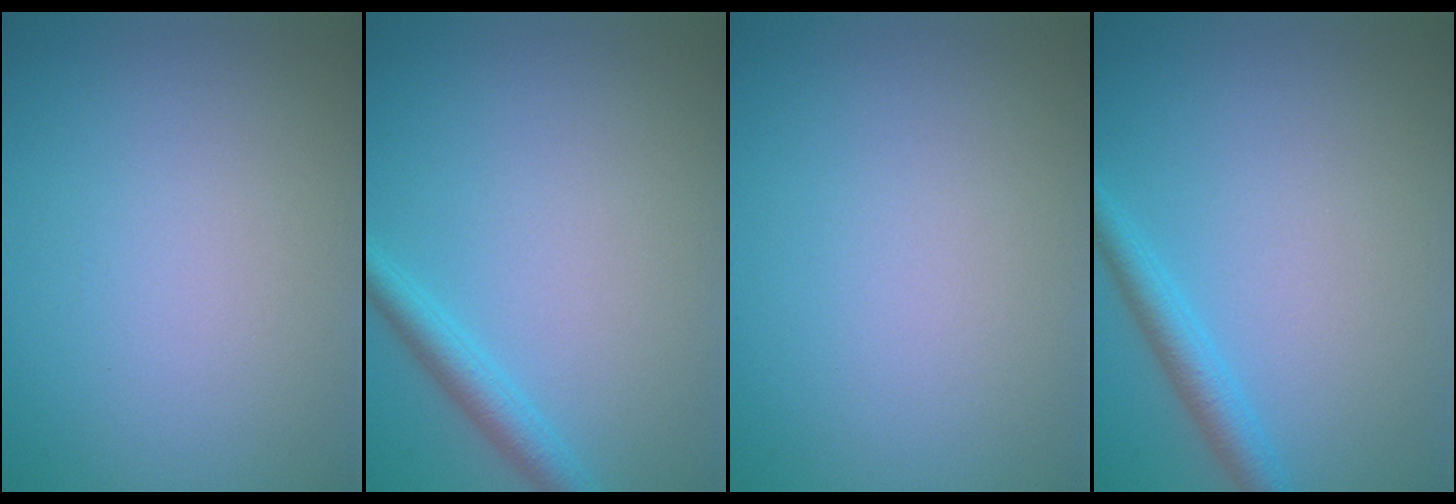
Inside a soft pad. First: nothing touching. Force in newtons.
{"total": 2.4, "press": 2.4, "slide": 0.1}
{"total": 0.0}
{"total": 2.4, "press": 2.4, "slide": 0.1}